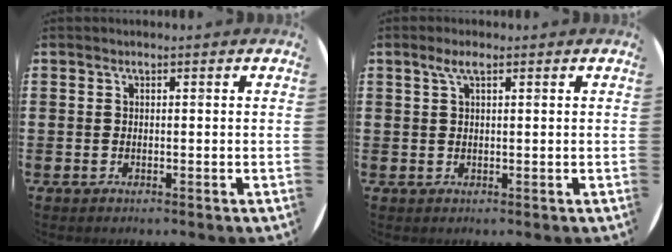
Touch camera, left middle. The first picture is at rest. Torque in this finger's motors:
{"motor_torque": [0.55, -0.36, 0.04, 0.01]}